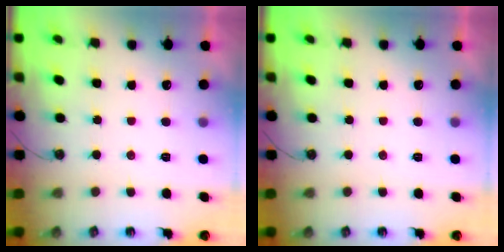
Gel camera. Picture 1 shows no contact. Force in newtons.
{"total": 0.0}